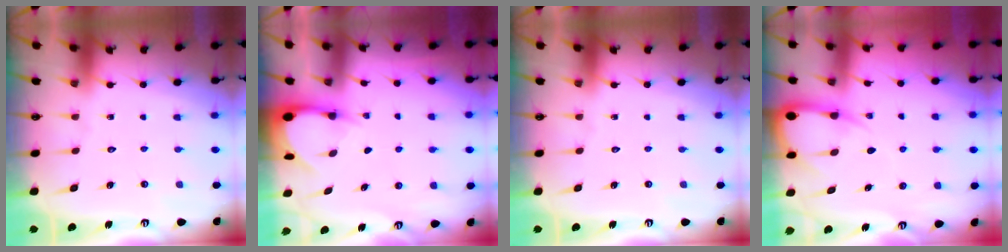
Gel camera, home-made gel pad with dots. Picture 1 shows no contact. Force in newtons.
{"total": 3.4, "press": 3.4, "slide": 0.2}
{"total": 0.0}
{"total": 6.6, "press": 6.6, "slide": 0.8}